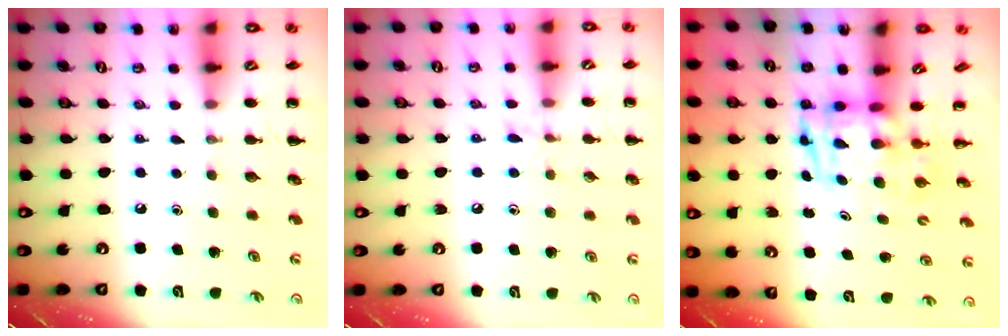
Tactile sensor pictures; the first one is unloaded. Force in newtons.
{"total": 5.8, "press": 5.5, "slide": 2.0}
{"total": 3.2, "press": 3.1, "slide": 0.7}